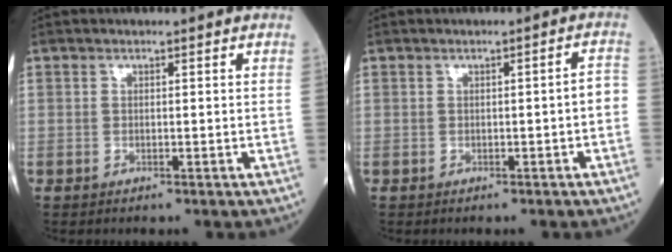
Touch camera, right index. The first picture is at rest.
{"total": 1.9, "force": [-0.7, 0.3, 1.8], "torque": [-0.015, 0.004, -0.011]}